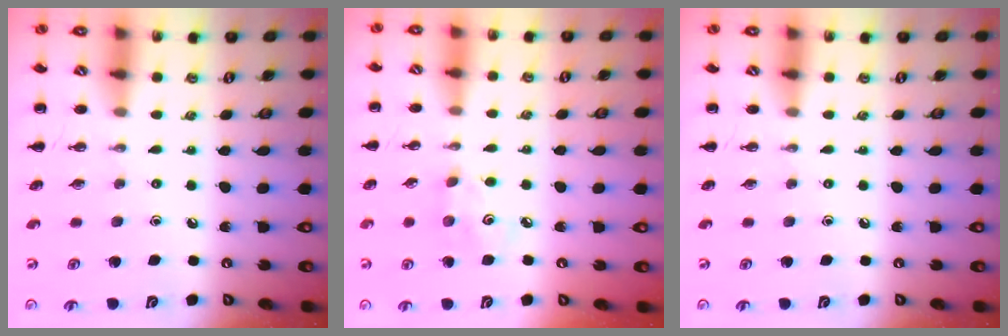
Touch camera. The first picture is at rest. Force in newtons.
{"total": 4.3, "press": 4.2, "slide": 1.0}
{"total": 0.0}